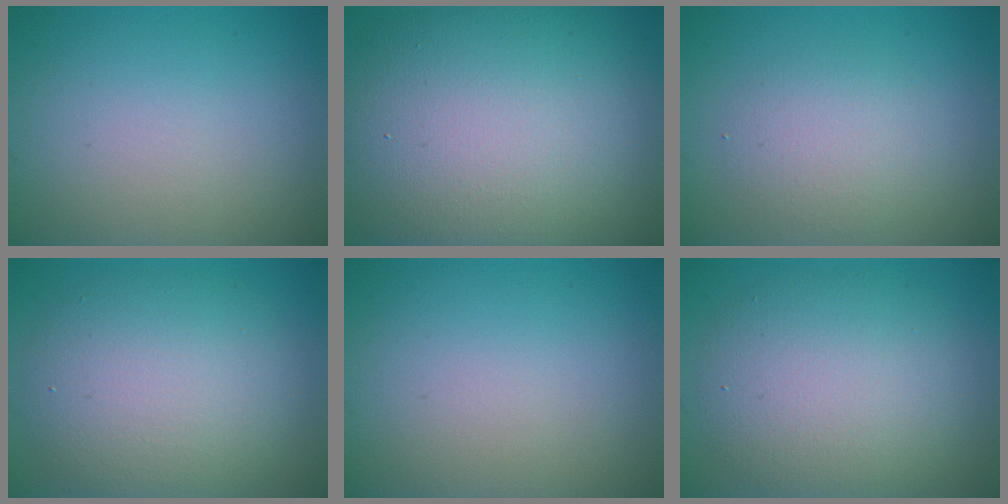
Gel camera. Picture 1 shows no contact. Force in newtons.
{"total": 15.8, "press": 15.8, "slide": 0.6}
{"total": 2.7, "press": 2.7, "slide": 0.2}
{"total": 7.3, "press": 7.3, "slide": 0.2}
{"total": 0.0}
{"total": 7.2, "press": 7.2, "slide": 0.6}